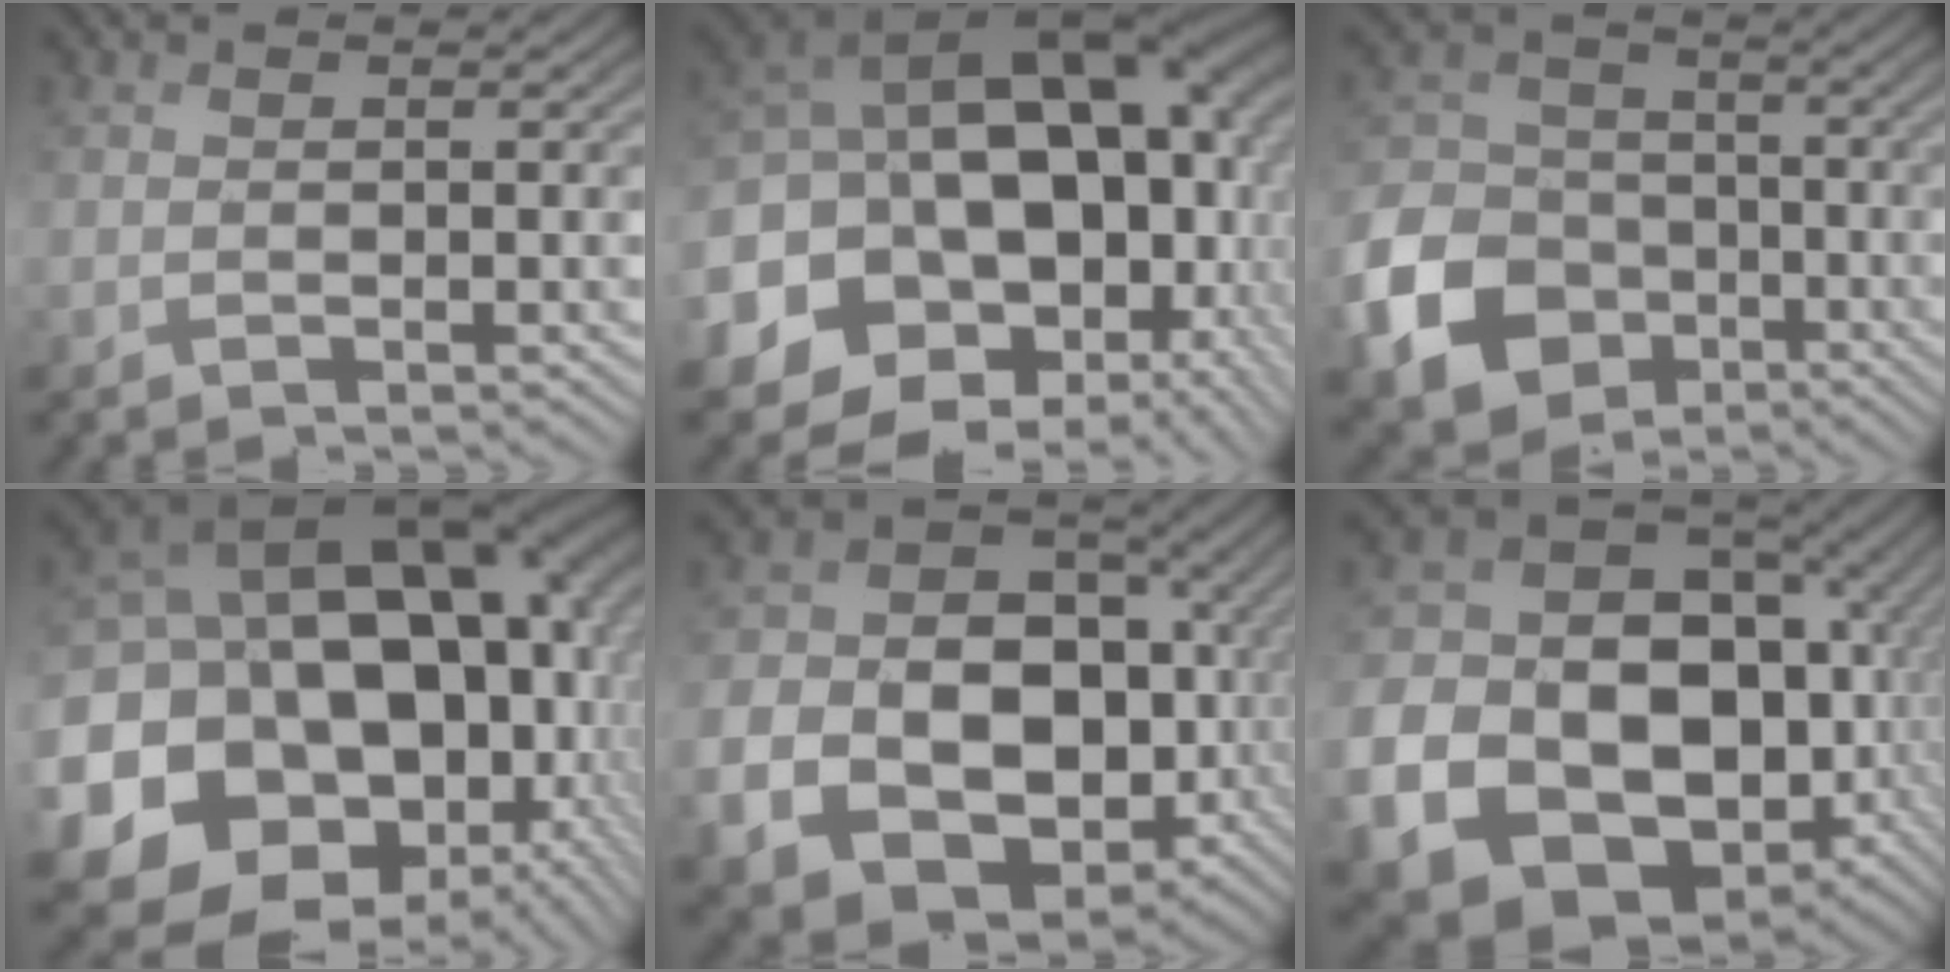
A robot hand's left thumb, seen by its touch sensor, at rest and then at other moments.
{"total": 22.4, "force": [-1.8, 17.1, 14.3], "torque": [-0.275, -0.038, -0.026]}
{"total": 12.1, "force": [-5.1, 9.3, 5.7], "torque": [-0.166, -0.033, -0.107]}
{"total": 23.7, "force": [-1.4, 19.4, 13.6], "torque": [-0.292, -0.045, -0.021]}
{"total": 19.1, "force": [-4.3, 15.4, 10.3], "torque": [-0.236, -0.060, -0.045]}
{"total": 24.9, "force": [-5.6, 20.8, 12.5], "torque": [-0.302, -0.075, -0.065]}